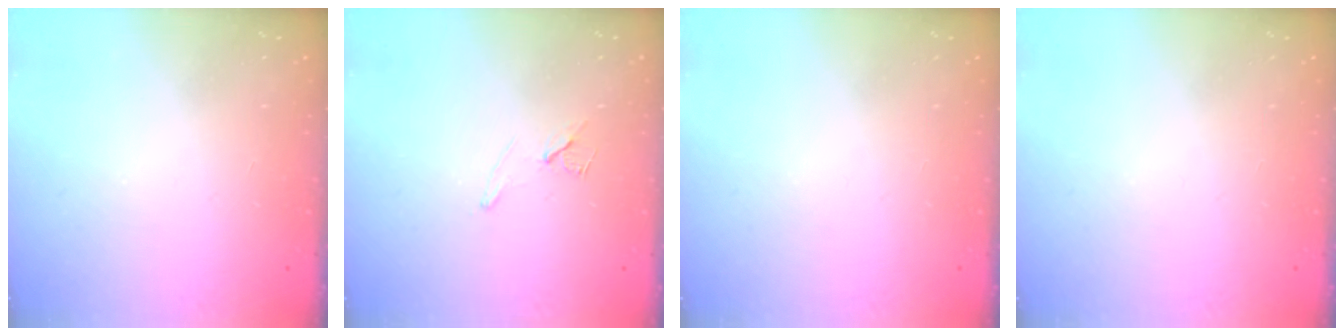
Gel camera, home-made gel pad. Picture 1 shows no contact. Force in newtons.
{"total": 6.7, "press": 6.0, "slide": 3.0}
{"total": 0.0}
{"total": 0.0}